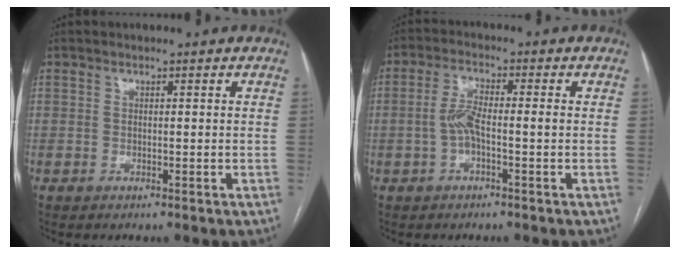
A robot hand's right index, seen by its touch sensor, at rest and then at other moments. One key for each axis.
{"total": 4.5, "fx": -0.8, "fy": 1.0, "fz": 4.3, "tx": -0.092, "ty": 0.015, "tz": -0.014}